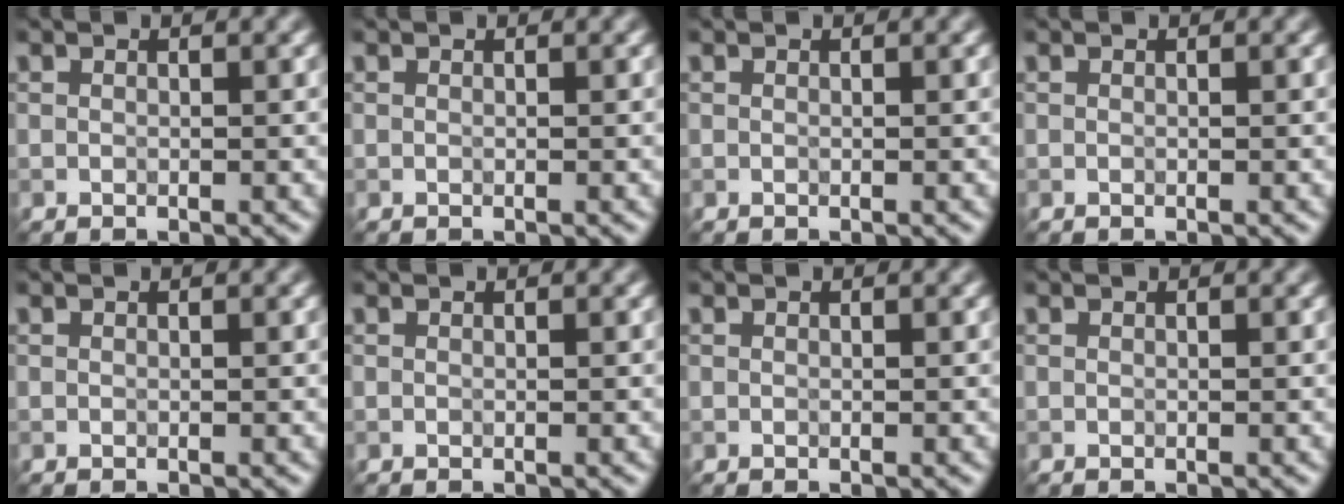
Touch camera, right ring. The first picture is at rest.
{"total": 0.0}
{"total": 0.0}
{"total": 0.0}
{"total": 0.0}
{"total": 0.0}
{"total": 0.0}
{"total": 0.0}